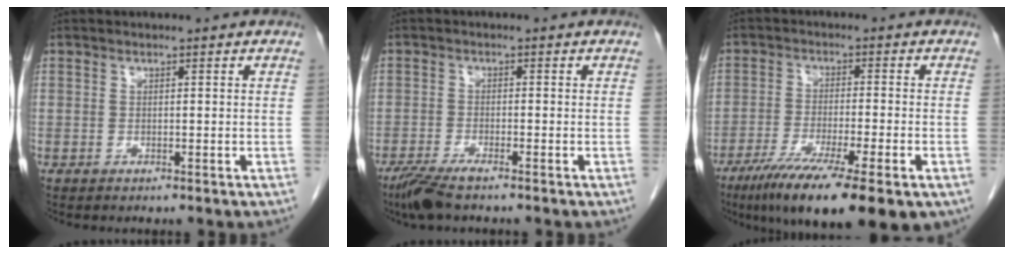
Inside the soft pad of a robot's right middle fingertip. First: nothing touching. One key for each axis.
{"total": 4.5, "fx": -3.5, "fy": 0.5, "fz": 2.9, "tx": -0.060, "ty": -0.013, "tz": -0.066}
{"total": 16.0, "fx": -9.9, "fy": 2.3, "fz": 12.4, "tx": -0.170, "ty": -0.035, "tz": -0.156}